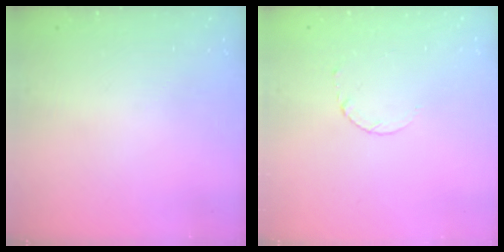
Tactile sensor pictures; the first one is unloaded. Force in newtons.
{"total": 2.6, "press": 2.6, "slide": 0.3}